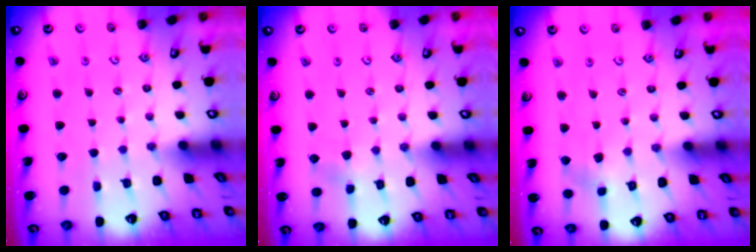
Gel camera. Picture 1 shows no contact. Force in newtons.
{"total": 2.3, "press": 2.3, "slide": 0.2}
{"total": 2.3, "press": 2.3, "slide": 0.3}